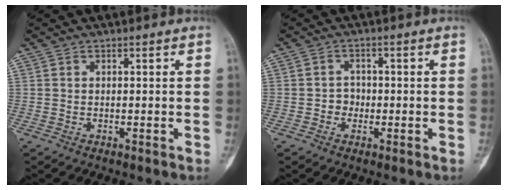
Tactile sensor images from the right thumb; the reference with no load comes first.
{"total": 2.5, "force": [-0.7, 2.2, 0.9], "torque": [0.003, 0.010, -0.018]}